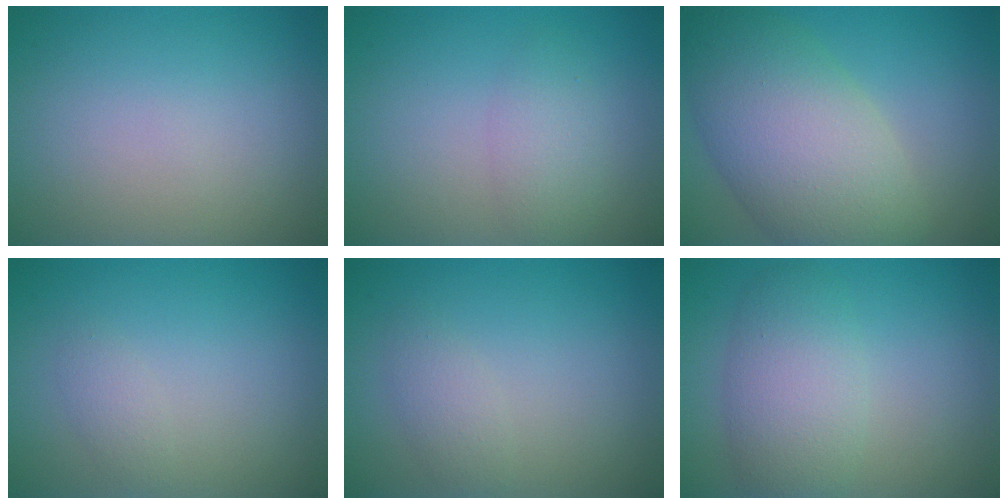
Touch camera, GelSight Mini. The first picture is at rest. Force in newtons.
{"total": 2.3, "press": 2.3, "slide": 0.1}
{"total": 10.1, "press": 10.1, "slide": 0.3}
{"total": 1.1, "press": 1.1, "slide": 0.0}
{"total": 1.6, "press": 1.6, "slide": 0.1}
{"total": 4.9, "press": 4.9, "slide": 0.1}